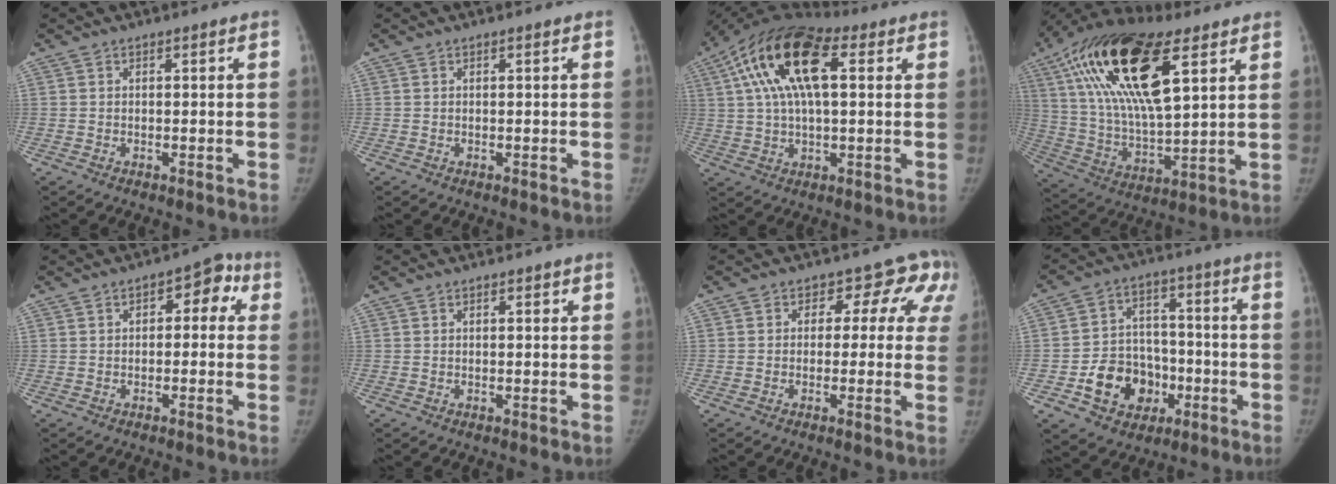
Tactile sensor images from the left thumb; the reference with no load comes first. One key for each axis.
{"total": 0.0}
{"total": 18.0, "fx": 5.2, "fy": 8.5, "fz": 15.0, "tx": -0.277, "ty": 0.027, "tz": 0.082}
{"total": 26.8, "fx": 11.4, "fy": 10.7, "fz": 21.8, "tx": -0.408, "ty": -0.009, "tz": 0.202}
{"total": 5.8, "fx": 1.0, "fy": 3.6, "fz": 4.5, "tx": -0.022, "ty": 0.021, "tz": 0.001}
{"total": 0.8, "fx": 0.4, "fy": 0.3, "fz": 0.6, "tx": -0.005, "ty": 0.001, "tz": 0.004}
{"total": 8.7, "fx": 2.9, "fy": 6.5, "fz": 5.0, "tx": 0.005, "ty": 0.008, "tz": 0.017}
{"total": 13.8, "fx": -5.0, "fy": 11.1, "fz": 6.5, "tx": -0.059, "ty": 0.044, "tz": -0.074}